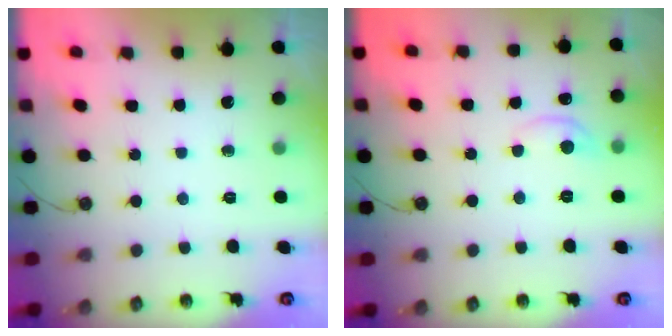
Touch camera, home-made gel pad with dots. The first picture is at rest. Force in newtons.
{"total": 0.0}